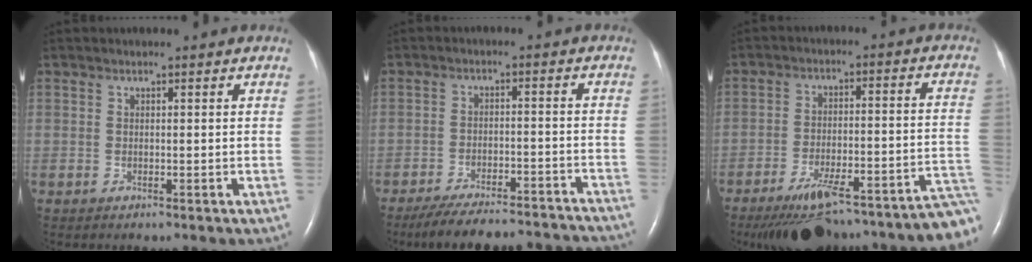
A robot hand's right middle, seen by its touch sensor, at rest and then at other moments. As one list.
[{"total": 18.8, "force": [-17.4, 3.0, 6.4], "torque": [-0.092, -0.005, -0.232]}, {"total": 21.5, "force": [-18.2, 2.7, 11.1], "torque": [-0.077, 0.025, -0.251]}]